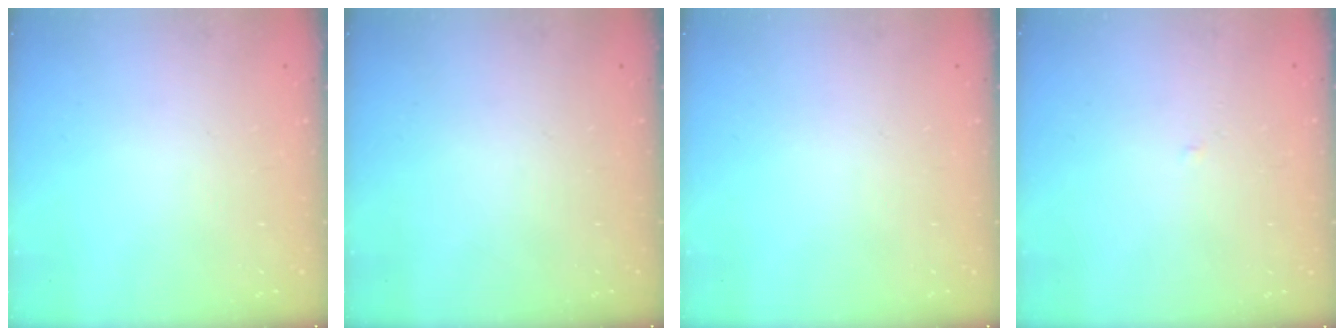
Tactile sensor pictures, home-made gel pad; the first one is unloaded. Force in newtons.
{"total": 0.0}
{"total": 0.0}
{"total": 1.9, "press": 1.9, "slide": 0.3}